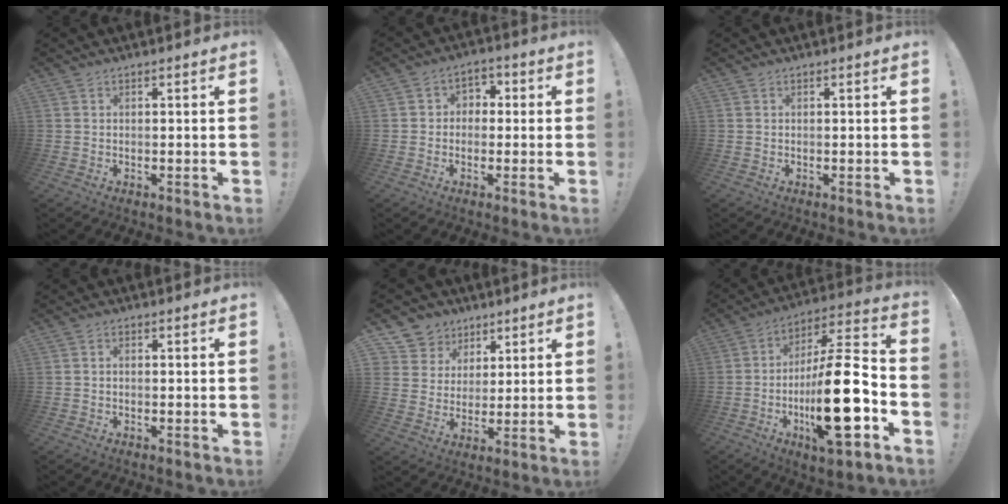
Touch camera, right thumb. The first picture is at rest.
{"total": 4.4, "force": [-1.2, 4.0, 1.4], "torque": [-0.023, 0.022, -0.020]}
{"total": 0.0}
{"total": 0.8, "force": [-0.5, 0.4, 0.5], "torque": [-0.016, 0.005, -0.008]}
{"total": 8.7, "force": [4.4, 7.4, 1.1], "torque": [-0.019, -0.036, 0.092]}
{"total": 24.6, "force": [-6.7, 7.3, 22.5], "torque": [-0.378, 0.034, -0.107]}